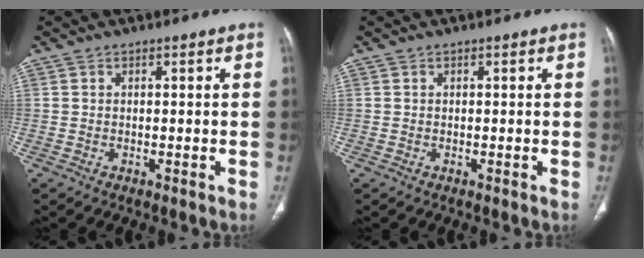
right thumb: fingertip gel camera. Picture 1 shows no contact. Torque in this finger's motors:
{"motor_torque": [0.04, 0.04, -0.09, 0.09, 0.01]}